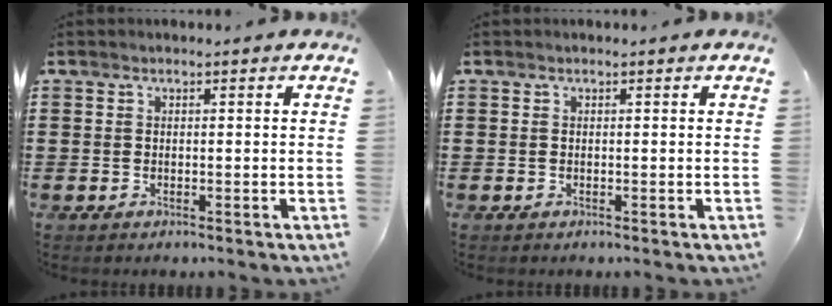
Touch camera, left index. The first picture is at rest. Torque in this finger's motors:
{"motor_torque": [-0.01, 0.01, 0.00, 0.01]}